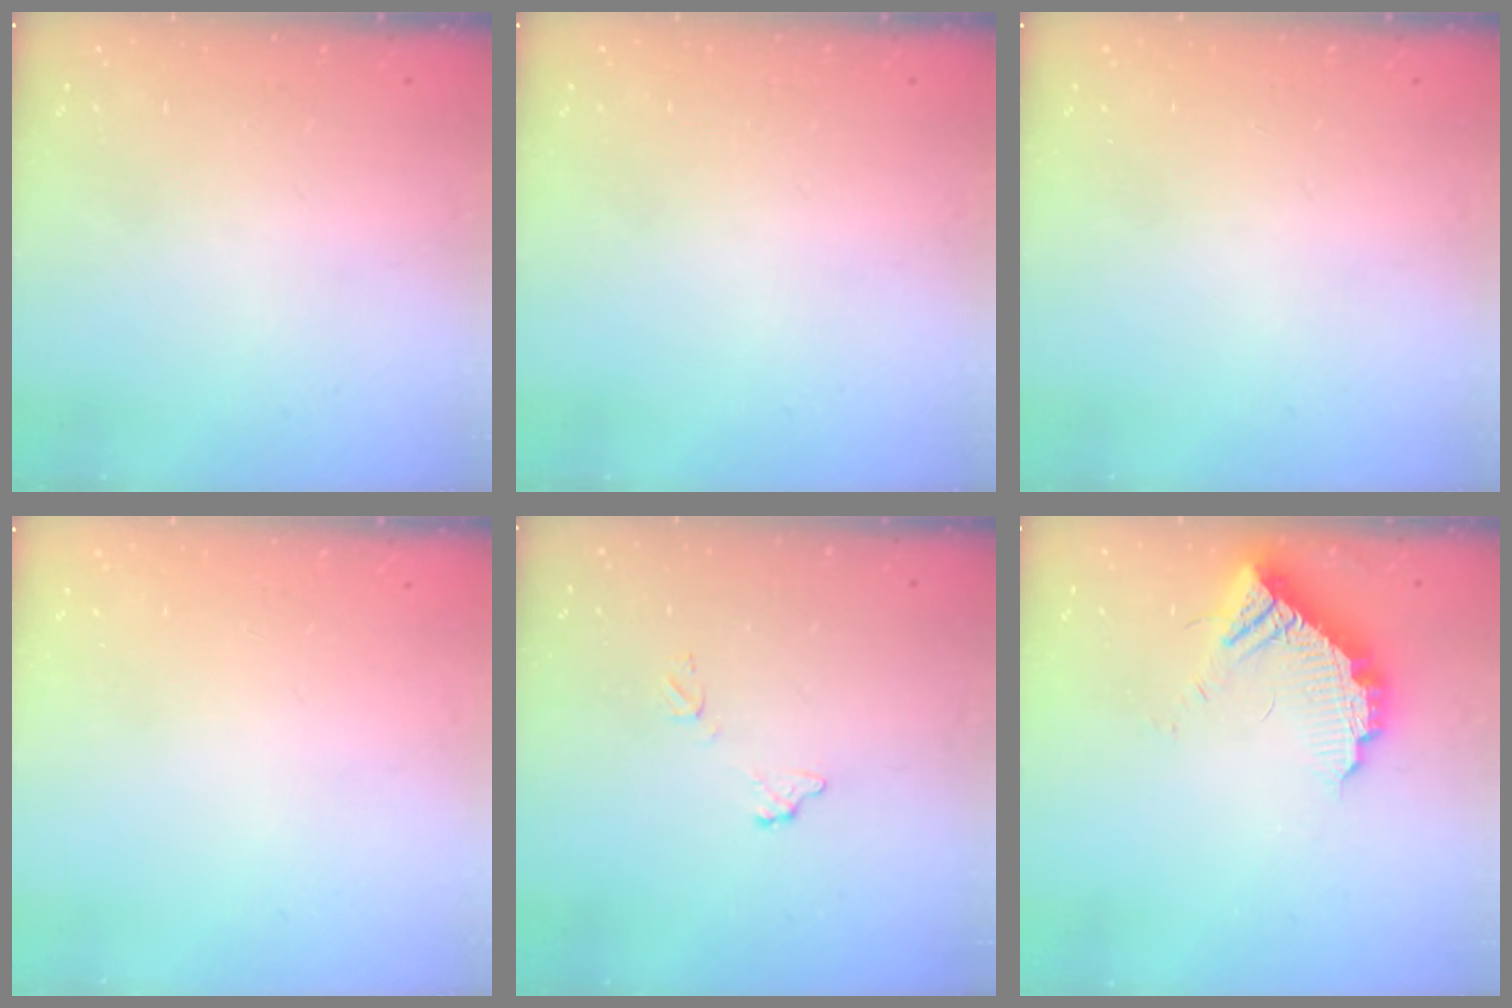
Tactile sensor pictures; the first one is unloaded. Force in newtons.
{"total": 0.0}
{"total": 0.0}
{"total": 0.0}
{"total": 6.8, "press": 6.8, "slide": 0.4}
{"total": 10.6, "press": 10.6, "slide": 0.2}